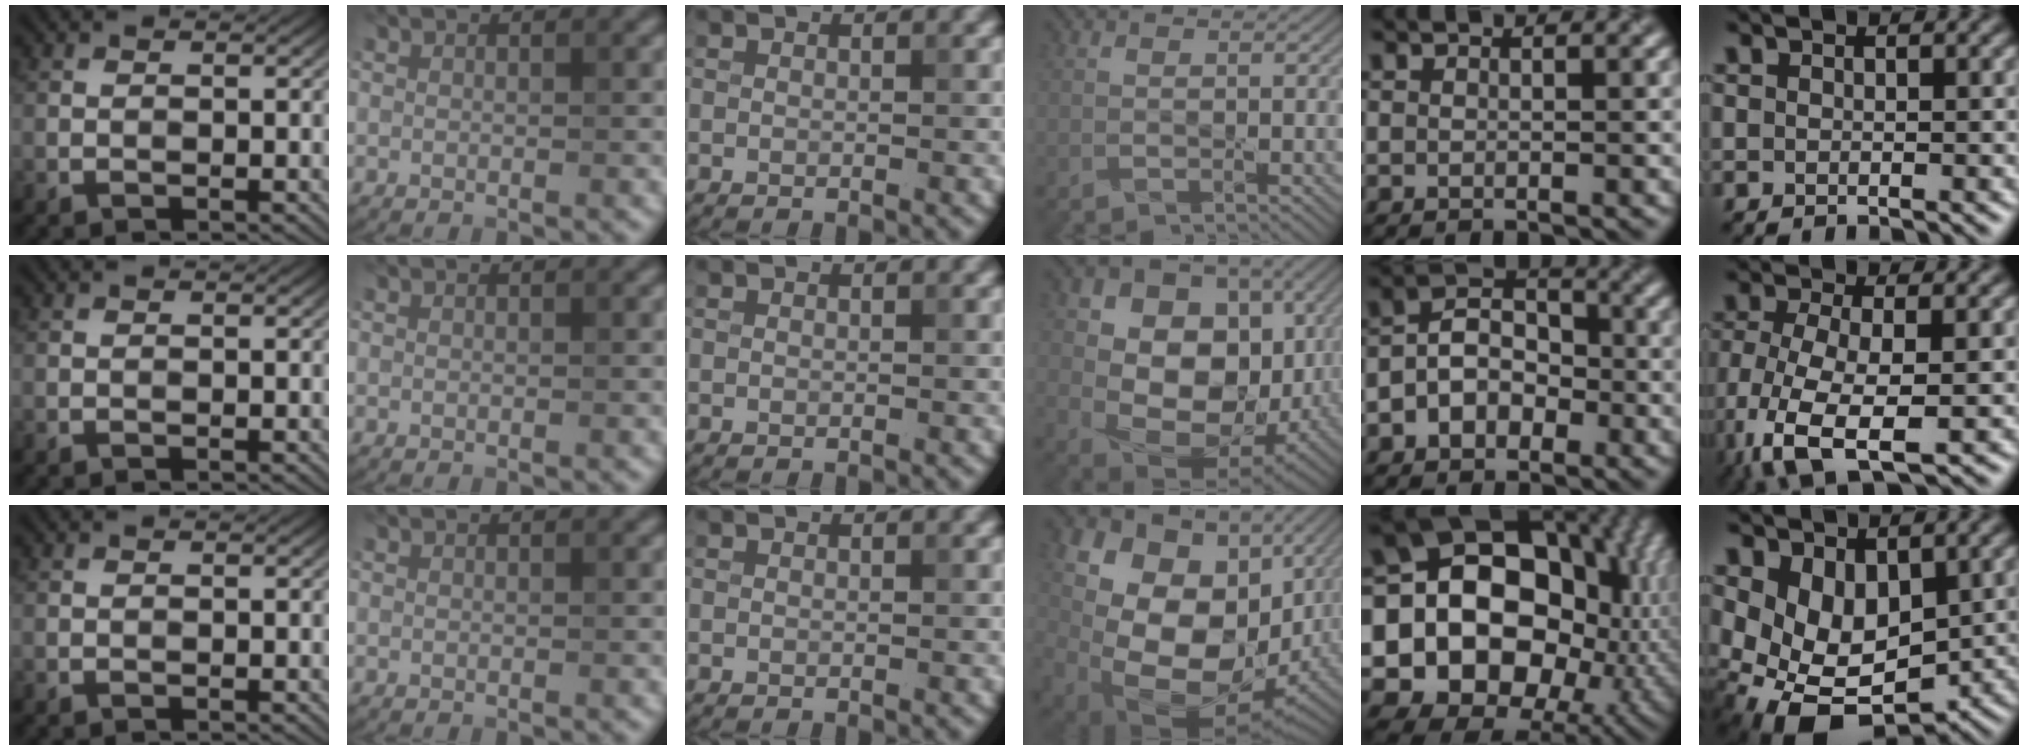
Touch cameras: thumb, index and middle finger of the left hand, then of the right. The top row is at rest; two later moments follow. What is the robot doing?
{"motion": "wipe", "object": "laptop"}